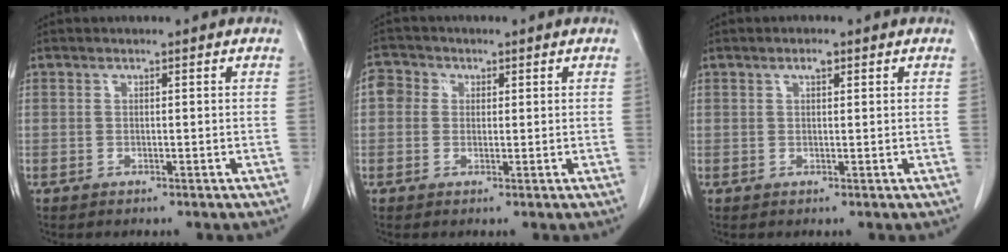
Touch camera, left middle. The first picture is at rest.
{"total": 3.4, "force": [0.7, 3.1, 1.2], "torque": [-0.022, 0.012, 0.010]}
{"total": 1.3, "force": [0.7, 0.4, 1.0], "torque": [-0.020, 0.002, 0.012]}